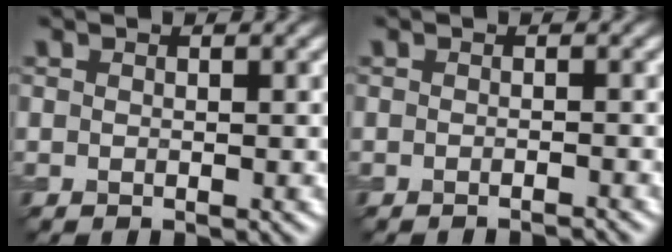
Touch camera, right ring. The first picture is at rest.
{"total": 1.2, "force": [-1.1, 0.2, 0.6], "torque": [-0.002, -0.001, -0.019]}